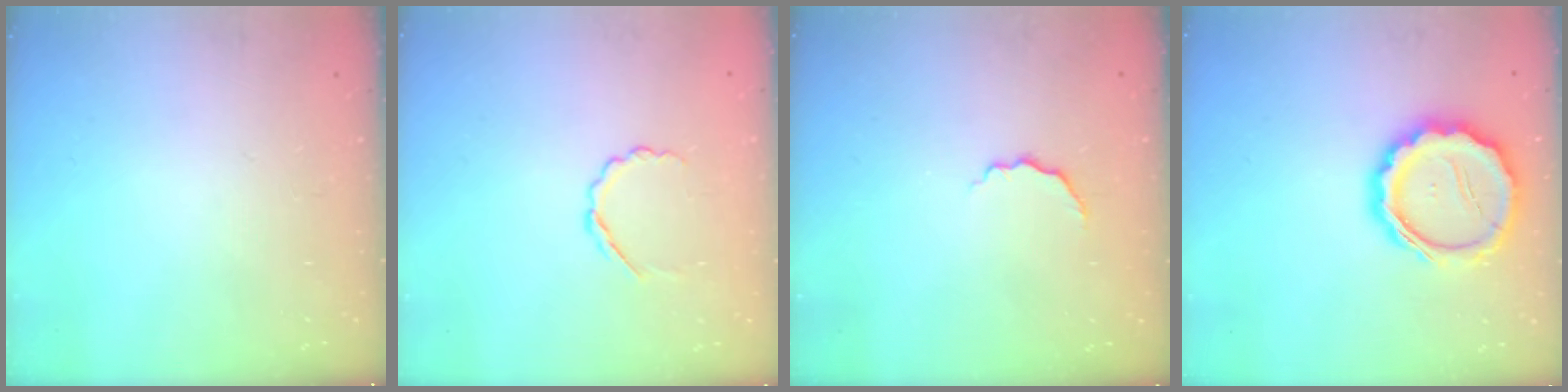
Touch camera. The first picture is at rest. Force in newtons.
{"total": 3.5, "press": 3.3, "slide": 1.2}
{"total": 3.8, "press": 3.7, "slide": 0.9}
{"total": 16.7, "press": 16.4, "slide": 3.3}